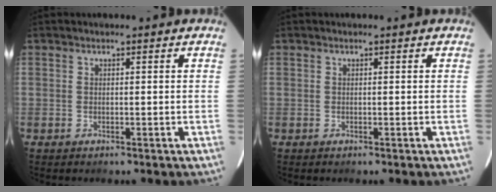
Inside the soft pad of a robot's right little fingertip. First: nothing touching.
{"total": 0.0}